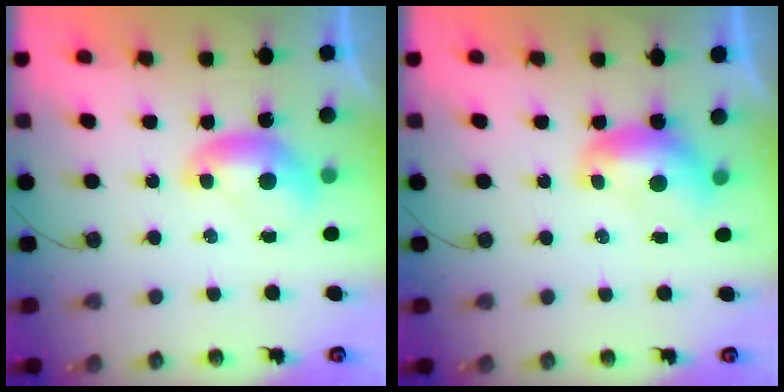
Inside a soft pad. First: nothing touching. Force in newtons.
{"total": 1.3, "press": 1.2, "slide": 0.4}